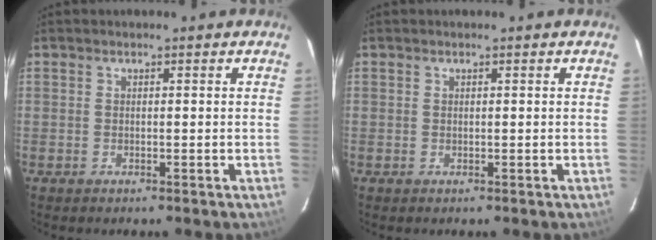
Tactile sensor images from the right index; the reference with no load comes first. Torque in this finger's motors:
{"motor_torque": [-0.13, 0.06, -0.02, 0.00]}